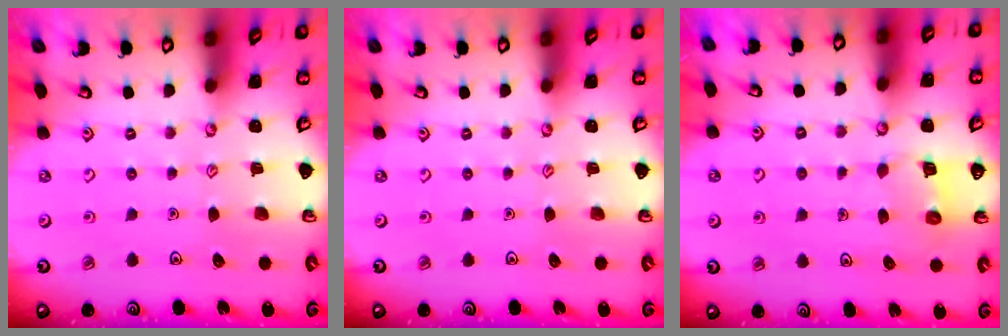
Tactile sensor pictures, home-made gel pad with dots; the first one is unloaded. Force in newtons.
{"total": 0.0}
{"total": 4.5, "press": 4.5, "slide": 0.4}